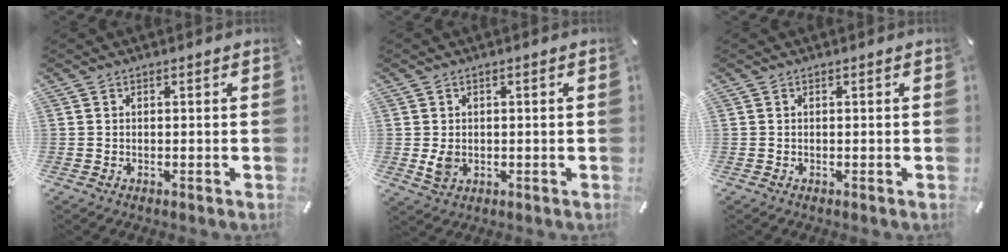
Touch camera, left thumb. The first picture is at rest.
{"total": 3.4, "force": [-0.2, 2.8, 1.8], "torque": [-0.022, -0.005, -0.005]}
{"total": 0.0}